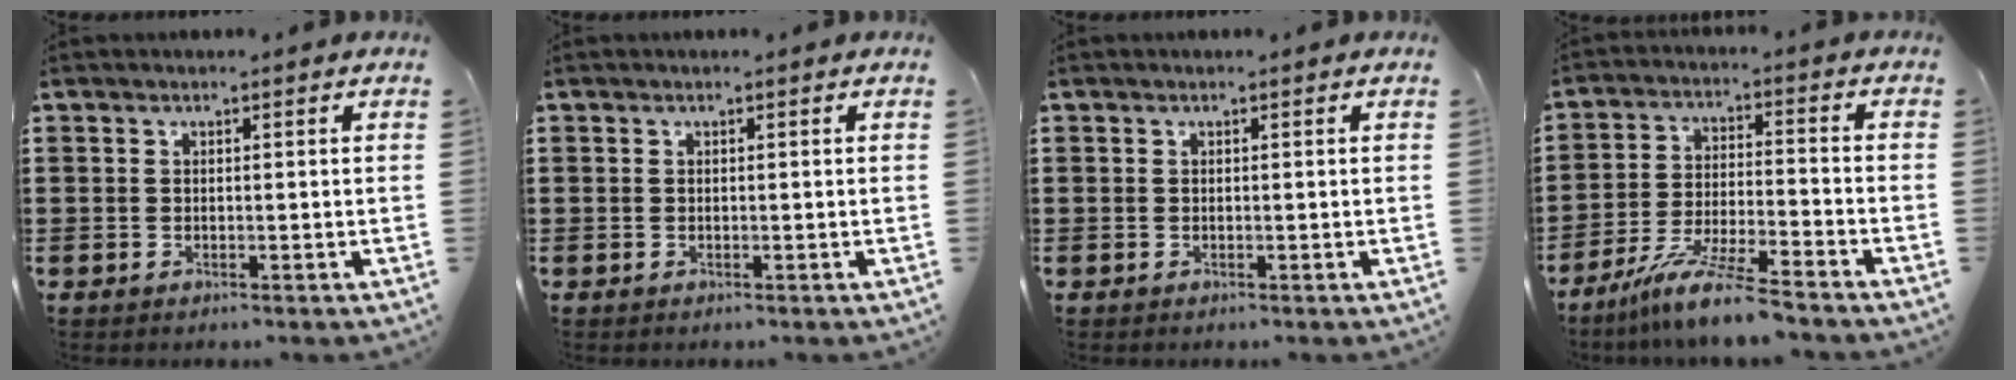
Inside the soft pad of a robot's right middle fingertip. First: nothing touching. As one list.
[{"total": 0.0}, {"total": 0.0}, {"total": 9.2, "force": [-8.0, -0.4, 4.6], "torque": [-0.098, -0.009, -0.157]}]